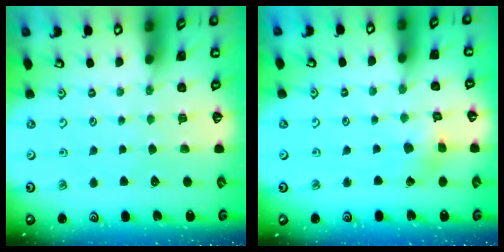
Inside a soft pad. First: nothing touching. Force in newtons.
{"total": 2.6, "press": 2.6, "slide": 0.3}